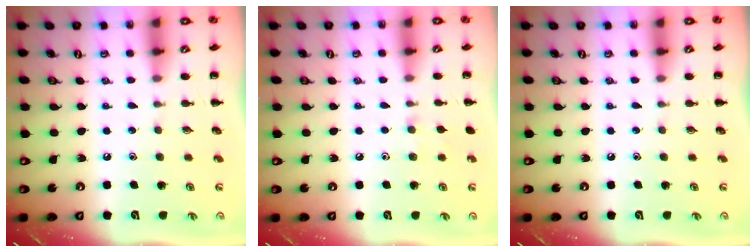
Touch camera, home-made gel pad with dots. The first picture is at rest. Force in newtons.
{"total": 4.6, "press": 4.2, "slide": 1.7}
{"total": 0.0}